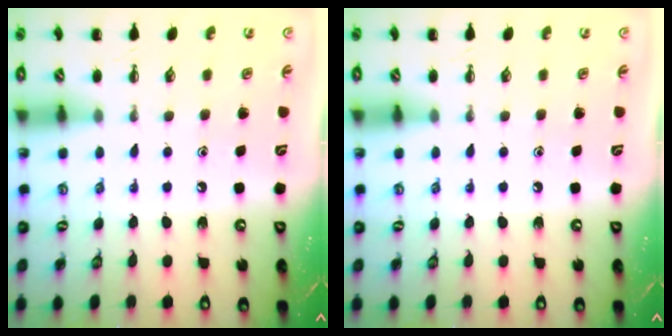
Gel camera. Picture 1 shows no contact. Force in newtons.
{"total": 0.0}